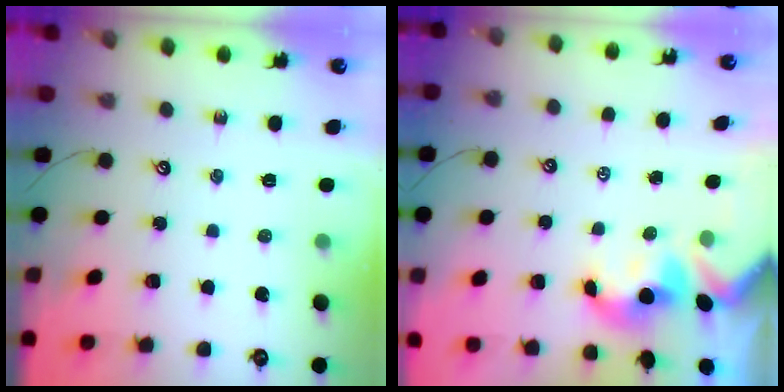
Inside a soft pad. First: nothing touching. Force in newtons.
{"total": 1.6, "press": 1.5, "slide": 0.7}